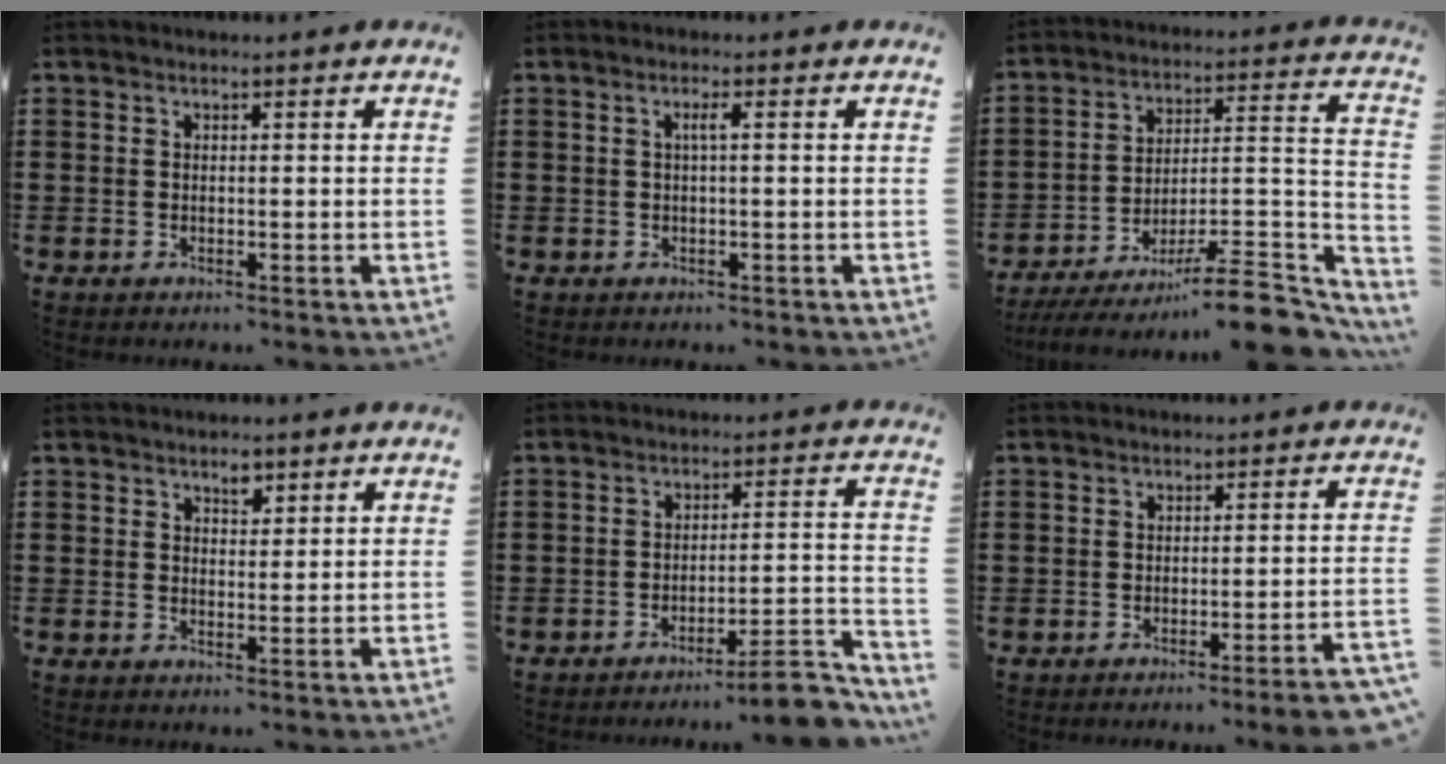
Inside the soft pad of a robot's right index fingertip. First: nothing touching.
{"total": 1.5, "force": [0.0, -0.1, 1.5], "torque": [-0.029, 0.001, -0.003]}
{"total": 11.8, "force": [-9.0, 2.0, 7.3], "torque": [-0.097, 0.029, -0.164]}
{"total": 2.3, "force": [1.6, 1.2, 1.2], "torque": [-0.011, -0.003, 0.025]}
{"total": 7.5, "force": [-6.3, 0.4, 4.1], "torque": [-0.058, 0.003, -0.116]}
{"total": 3.0, "force": [-2.4, -0.5, 1.7], "torque": [-0.028, -0.010, -0.046]}